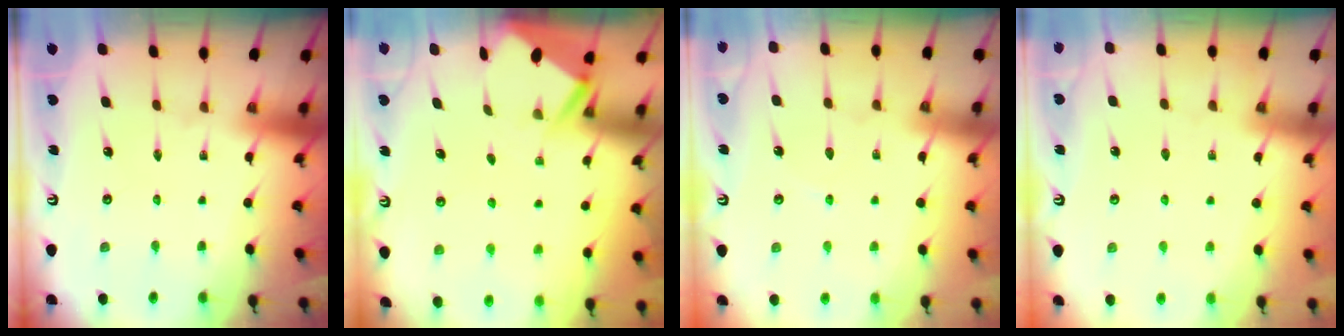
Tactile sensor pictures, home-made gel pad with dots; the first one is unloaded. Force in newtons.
{"total": 2.8, "press": 2.8, "slide": 0.4}
{"total": 6.0, "press": 6.0, "slide": 0.6}
{"total": 3.7, "press": 3.6, "slide": 0.6}